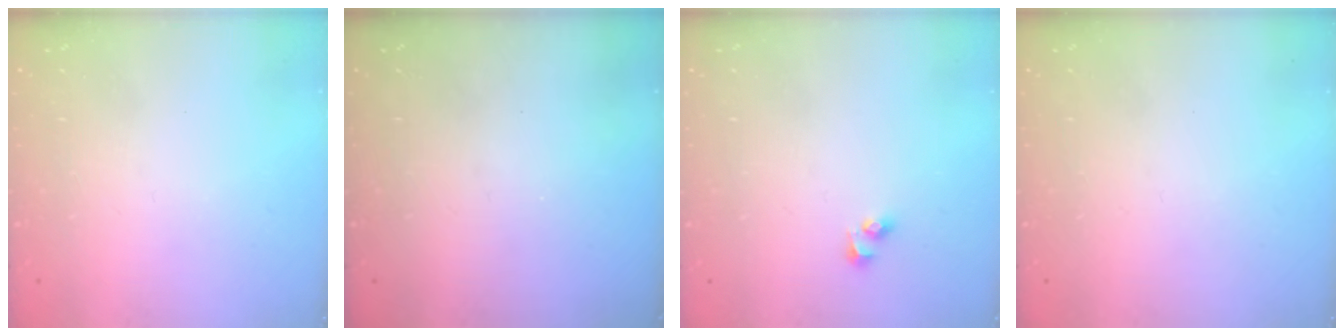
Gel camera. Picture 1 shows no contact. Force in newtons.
{"total": 0.0}
{"total": 2.7, "press": 2.5, "slide": 1.2}
{"total": 0.0}